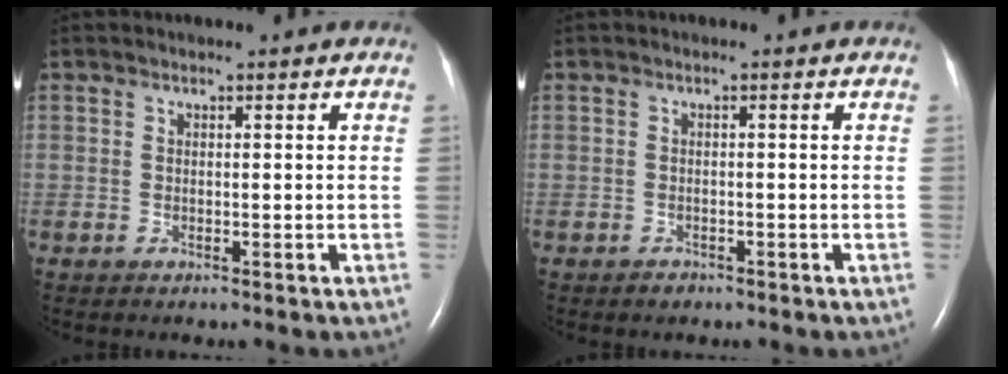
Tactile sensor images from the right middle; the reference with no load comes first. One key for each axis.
{"total": 1.0, "fx": -0.8, "fy": 0.6, "fz": 0.1, "tx": -0.005, "ty": 0.001, "tz": -0.012}